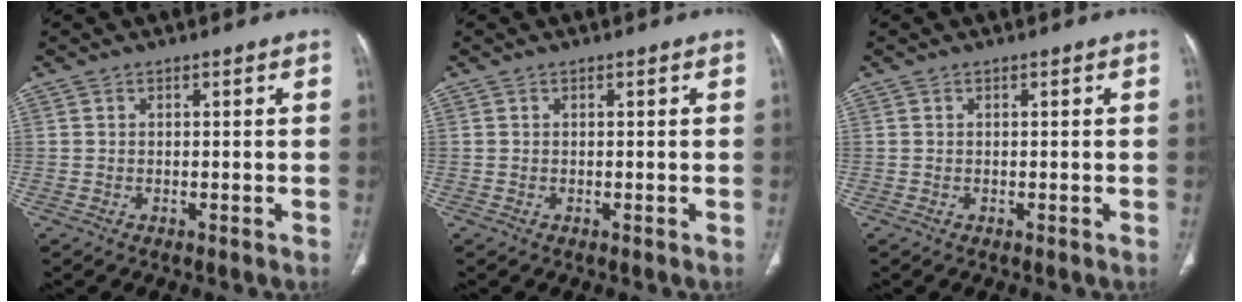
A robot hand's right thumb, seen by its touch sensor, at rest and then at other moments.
{"total": 0.0}
{"total": 0.0}